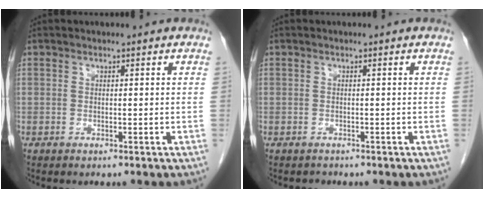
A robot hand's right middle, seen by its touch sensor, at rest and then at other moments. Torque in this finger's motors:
{"motor_torque": [-0.26, -0.21, -0.02, -0.01]}